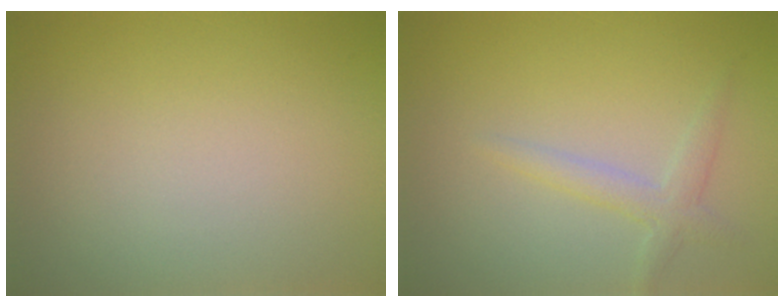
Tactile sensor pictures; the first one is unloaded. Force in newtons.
{"total": 1.9, "press": 1.9, "slide": 0.1}